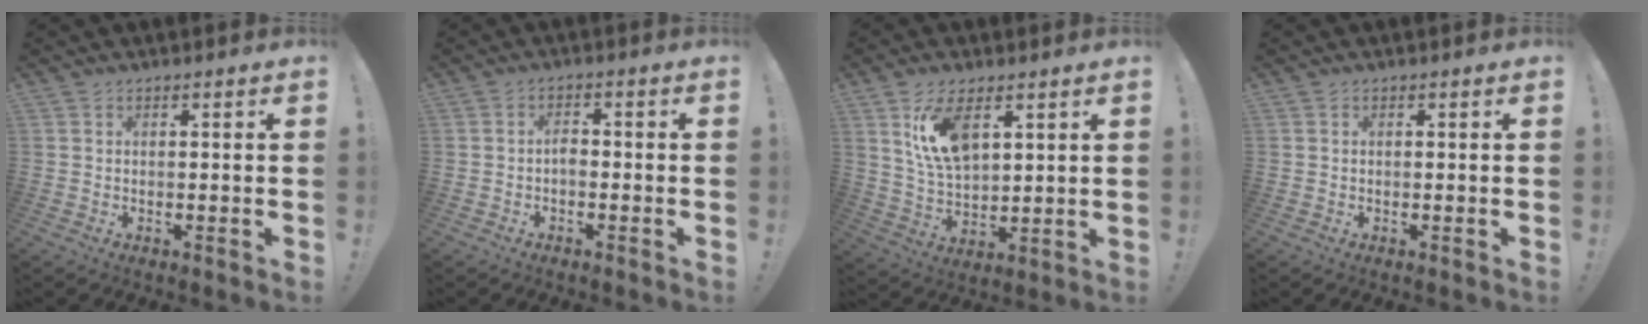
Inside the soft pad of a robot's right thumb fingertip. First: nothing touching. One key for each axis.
{"total": 2.0, "fx": -1.0, "fy": 1.0, "fz": 1.4, "tx": -0.033, "ty": 0.006, "tz": -0.018}
{"total": 11.8, "fx": 6.0, "fy": 6.0, "fz": 8.3, "tx": -0.154, "ty": -0.017, "tz": 0.109}
{"total": 0.0}